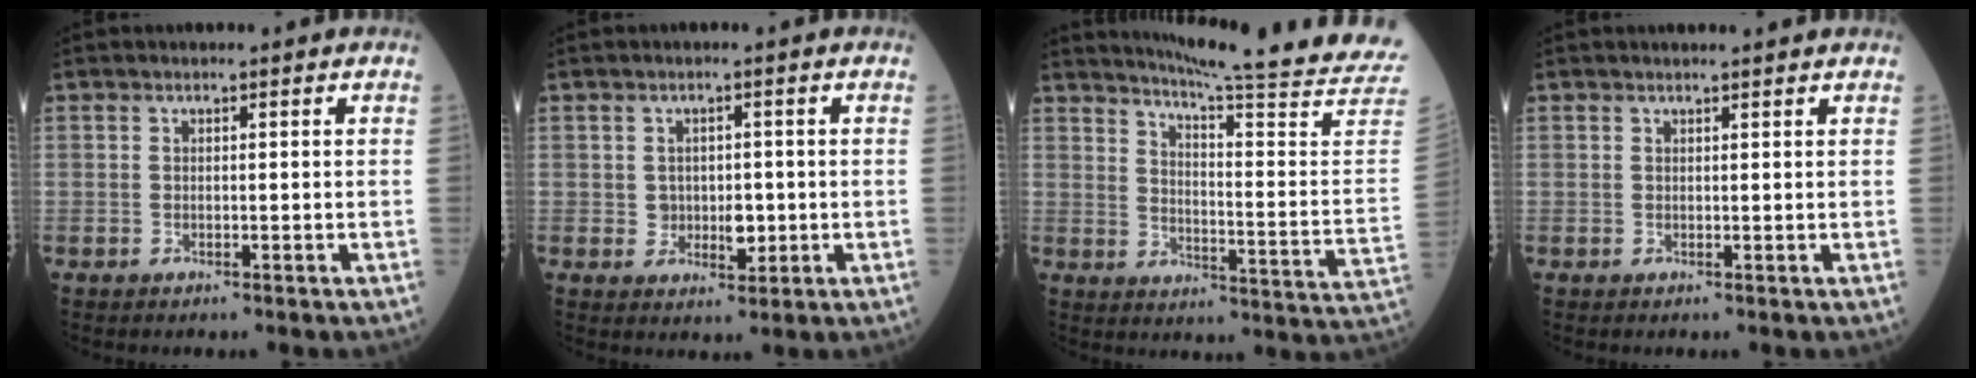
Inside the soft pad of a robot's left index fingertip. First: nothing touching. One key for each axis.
{"total": 3.4, "fx": -0.2, "fy": 2.5, "fz": 2.3, "tx": -0.032, "ty": 0.002, "tz": 0.005}
{"total": 25.4, "fx": 23.1, "fy": -2.7, "fz": 10.1, "tx": -0.159, "ty": -0.131, "tz": 0.284}
{"total": 2.3, "fx": 2.2, "fy": -0.1, "fz": 0.7, "tx": -0.010, "ty": 0.008, "tz": 0.026}